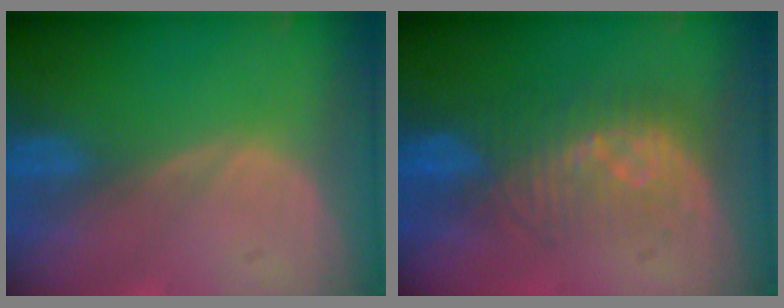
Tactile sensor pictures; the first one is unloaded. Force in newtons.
{"total": 8.0, "press": 7.5, "slide": 2.9}